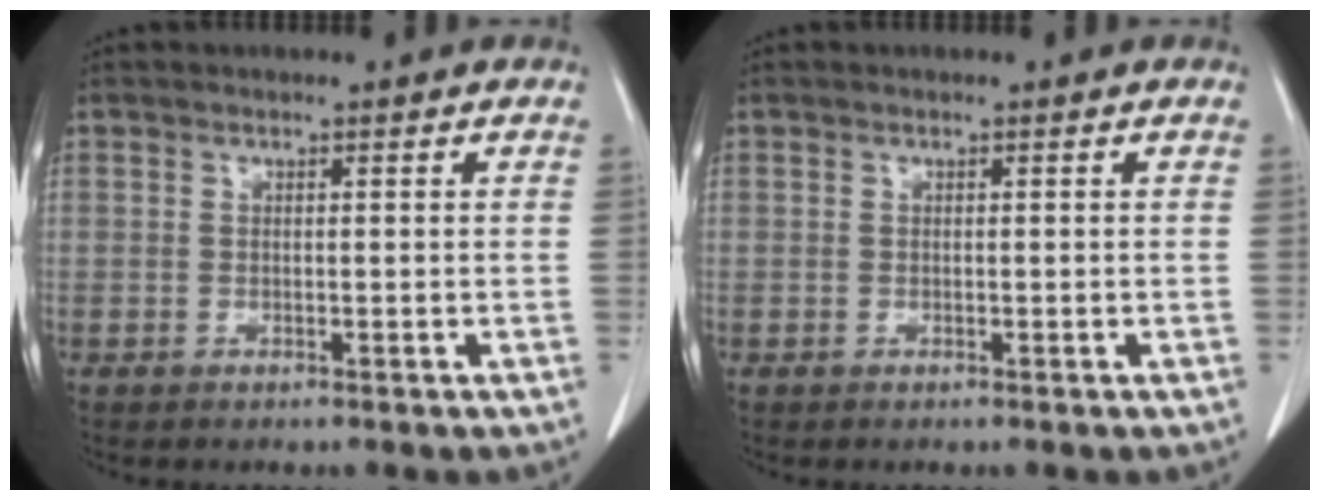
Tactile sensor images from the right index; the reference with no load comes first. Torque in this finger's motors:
{"motor_torque": [0.00, 0.00, 0.02, 0.00]}